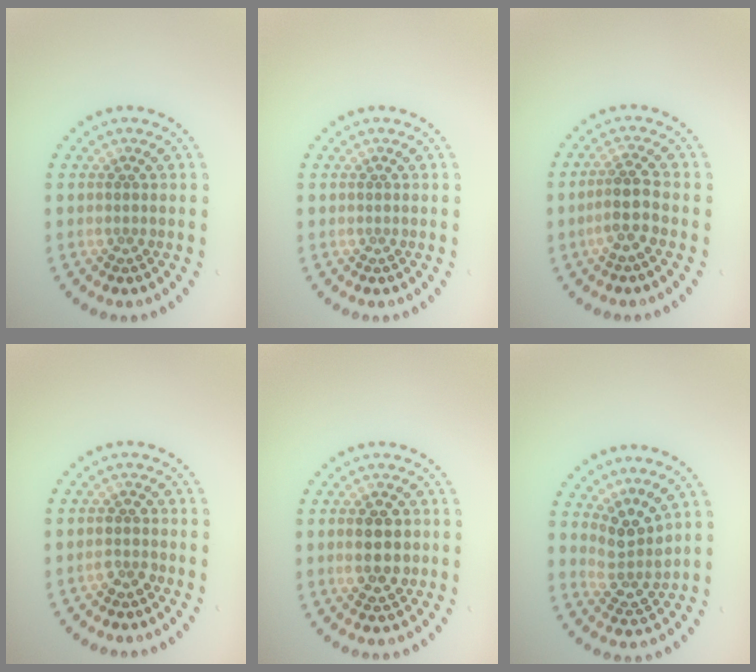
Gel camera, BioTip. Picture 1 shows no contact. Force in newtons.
{"total": 0.0}
{"total": 2.7, "press": 2.2, "slide": 1.5}
{"total": 1.1, "press": 1.1, "slide": 0.4}
{"total": 3.3, "press": 3.3, "slide": 0.1}
{"total": 3.1, "press": 2.4, "slide": 2.0}